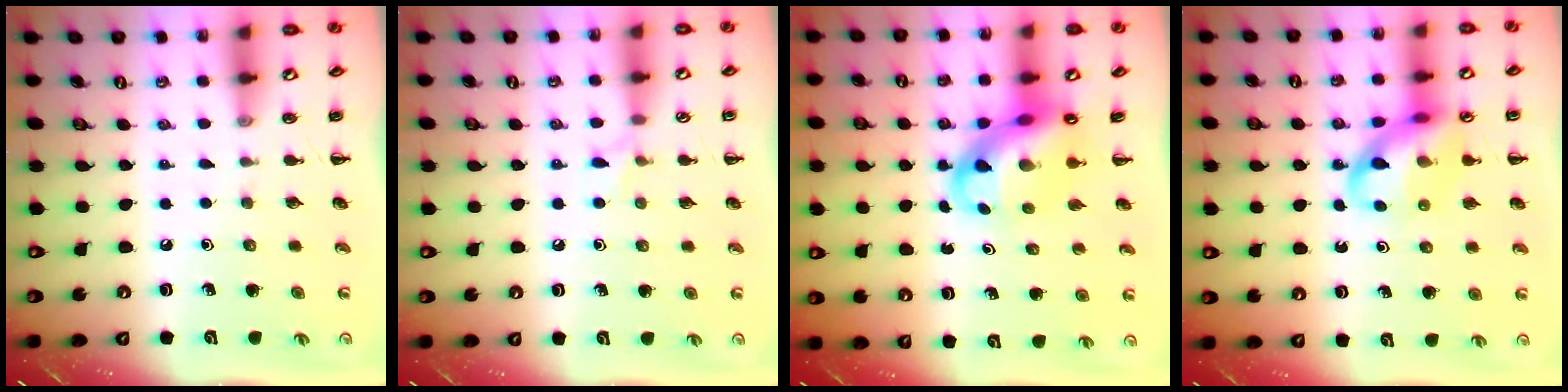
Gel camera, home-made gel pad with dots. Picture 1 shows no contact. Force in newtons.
{"total": 4.9, "press": 4.5, "slide": 1.8}
{"total": 11.5, "press": 11.0, "slide": 3.2}
{"total": 13.0, "press": 12.8, "slide": 2.4}